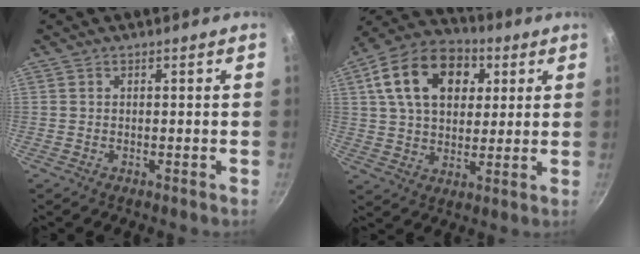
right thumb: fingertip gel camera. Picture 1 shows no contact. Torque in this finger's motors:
{"motor_torque": [0.43, 3.46, 1.40, 0.45, 0.47]}